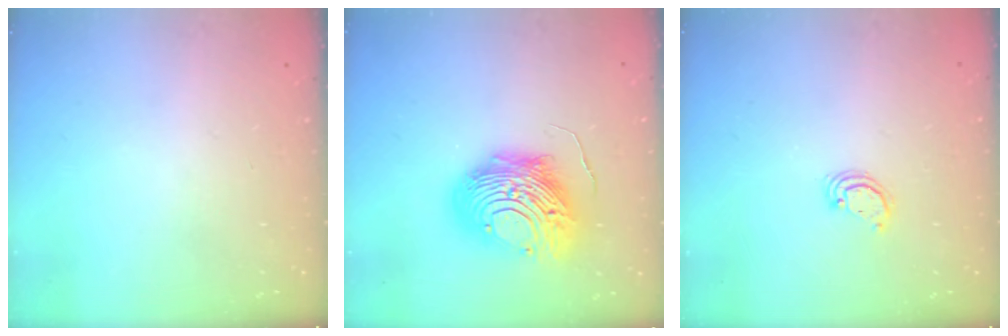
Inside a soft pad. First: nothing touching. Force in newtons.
{"total": 15.7, "press": 15.6, "slide": 1.5}
{"total": 2.5, "press": 2.5, "slide": 0.2}